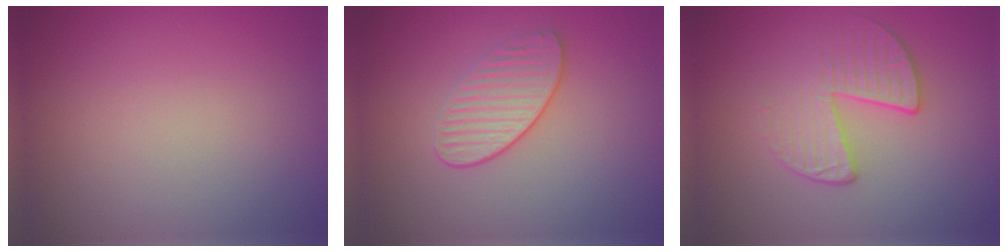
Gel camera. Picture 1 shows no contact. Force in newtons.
{"total": 2.2, "press": 1.8, "slide": 1.2}
{"total": 3.0, "press": 2.4, "slide": 1.8}